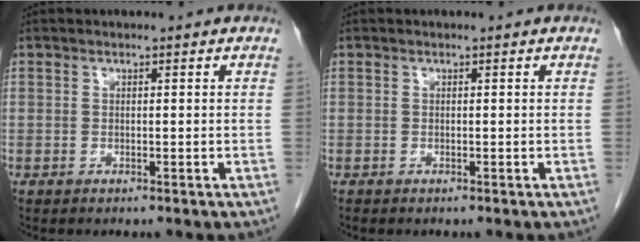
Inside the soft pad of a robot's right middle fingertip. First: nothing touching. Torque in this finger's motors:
{"motor_torque": [0.20, 0.02, -0.07, 0.00]}